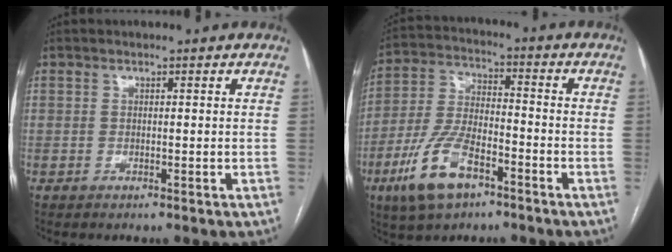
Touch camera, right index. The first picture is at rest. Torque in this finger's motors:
{"motor_torque": [0.07, -0.31, -0.05, -0.05]}